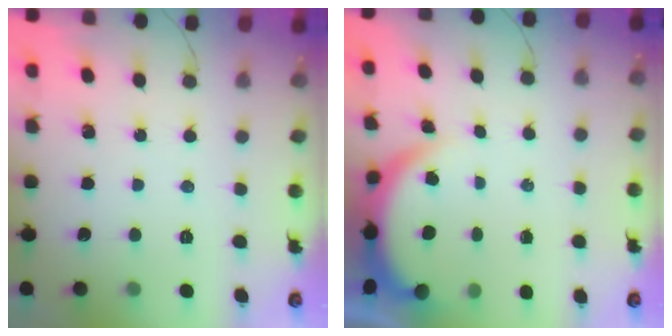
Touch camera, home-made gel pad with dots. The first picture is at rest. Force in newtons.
{"total": 4.1, "press": 4.1, "slide": 0.1}